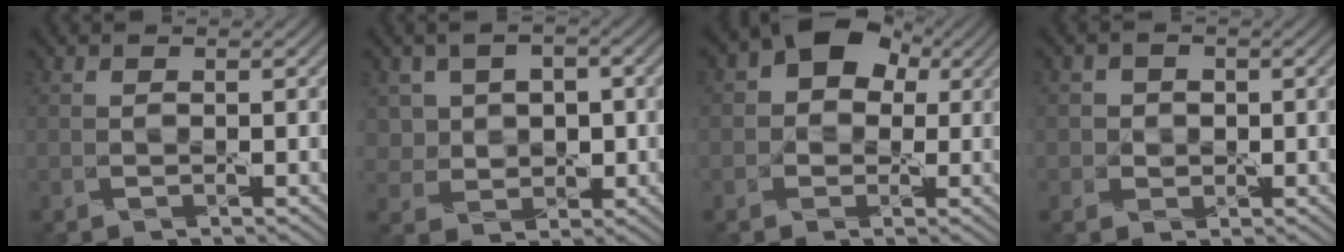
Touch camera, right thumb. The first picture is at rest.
{"total": 4.9, "force": [0.9, 4.1, 2.5], "torque": [-0.061, 0.001, 0.008]}
{"total": 8.5, "force": [2.4, 6.9, 4.3], "torque": [-0.069, 0.036, 0.007]}
{"total": 2.1, "force": [0.2, 2.1, 0.2], "torque": [-0.002, 0.005, -0.009]}